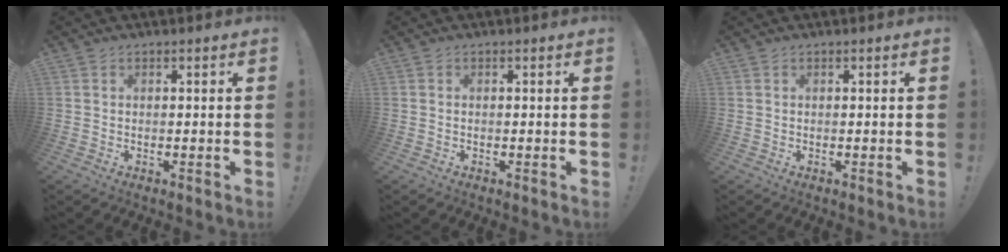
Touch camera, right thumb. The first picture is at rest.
{"total": 0.0}
{"total": 0.0}